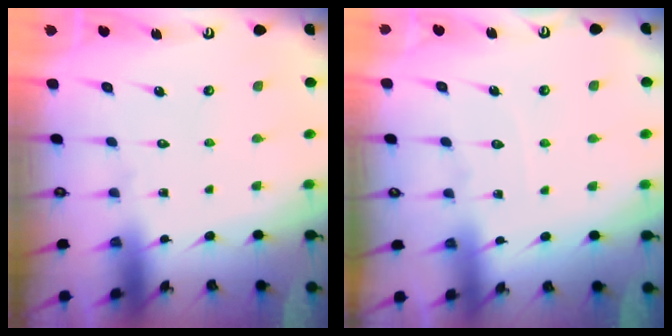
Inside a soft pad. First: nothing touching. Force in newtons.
{"total": 4.0, "press": 3.9, "slide": 0.5}